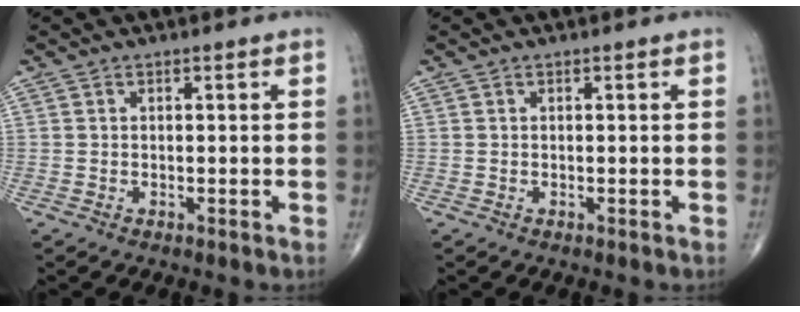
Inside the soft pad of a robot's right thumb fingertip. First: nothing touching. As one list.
[{"total": 0.0}]